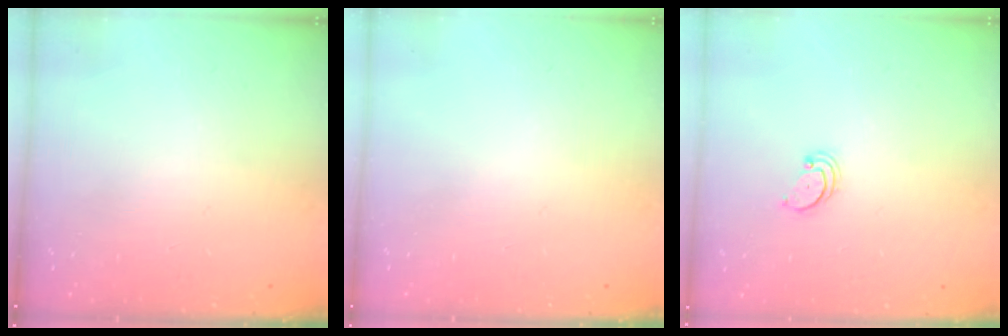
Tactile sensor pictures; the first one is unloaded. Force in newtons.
{"total": 0.0}
{"total": 2.2, "press": 2.2, "slide": 0.2}